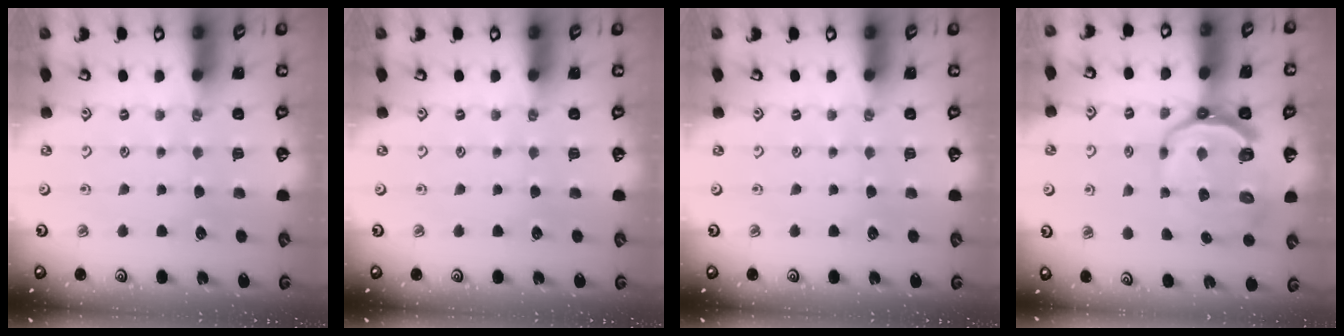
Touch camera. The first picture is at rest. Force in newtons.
{"total": 0.0}
{"total": 0.0}
{"total": 11.0, "press": 10.2, "slide": 4.0}